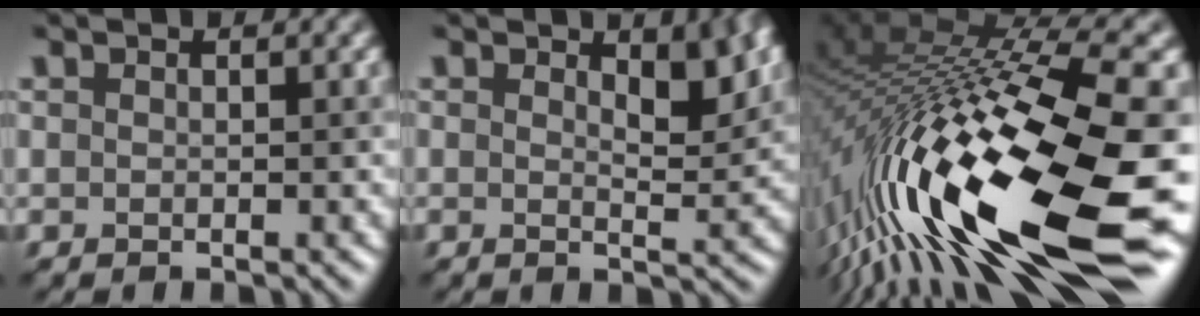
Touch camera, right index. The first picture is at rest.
{"total": 3.9, "force": [1.5, 1.0, 3.4], "torque": [-0.043, -0.002, 0.021]}
{"total": 18.7, "force": [-6.3, 4.8, 17.0], "torque": [-0.307, -0.011, -0.109]}